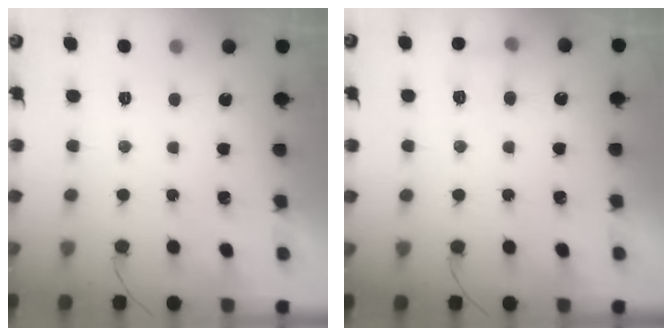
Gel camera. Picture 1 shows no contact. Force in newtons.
{"total": 4.0, "press": 3.8, "slide": 1.2}